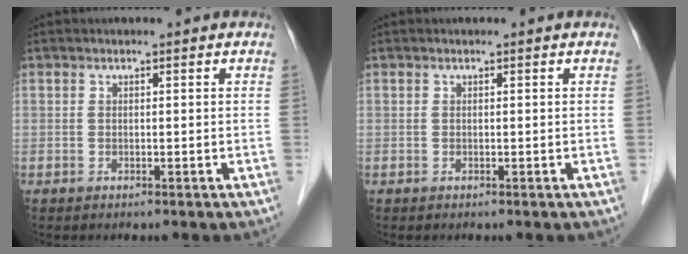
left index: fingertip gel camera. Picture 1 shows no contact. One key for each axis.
{"total": 0.0}